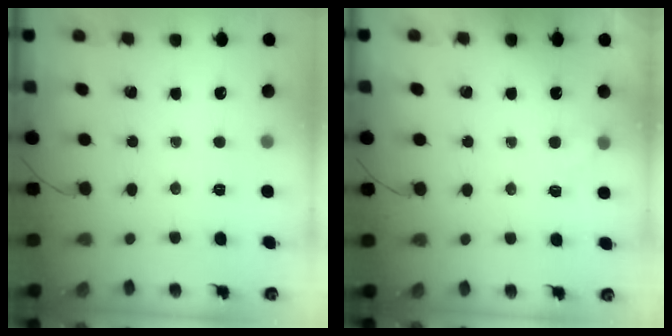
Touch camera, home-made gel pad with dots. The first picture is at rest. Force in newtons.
{"total": 1.9, "press": 1.4, "slide": 1.2}